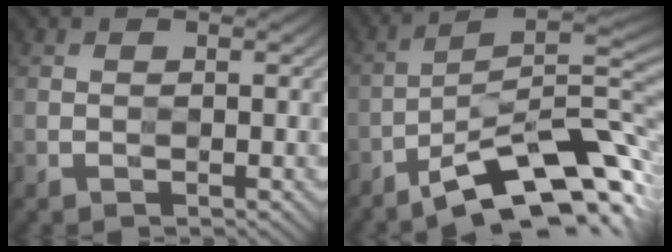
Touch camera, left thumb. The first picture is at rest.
{"total": 13.0, "force": [-7.3, 3.4, 10.2], "torque": [-0.175, -0.002, -0.127]}